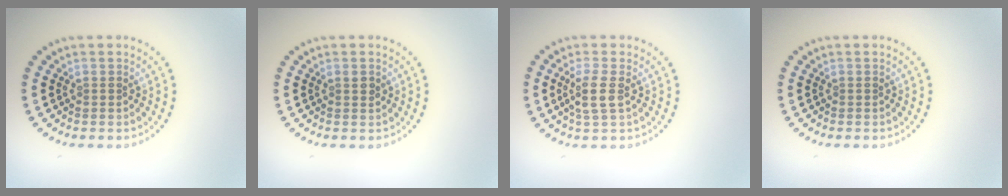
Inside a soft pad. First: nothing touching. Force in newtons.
{"total": 0.9, "press": 0.8, "slide": 0.3}
{"total": 2.4, "press": 2.0, "slide": 1.3}
{"total": 0.0}